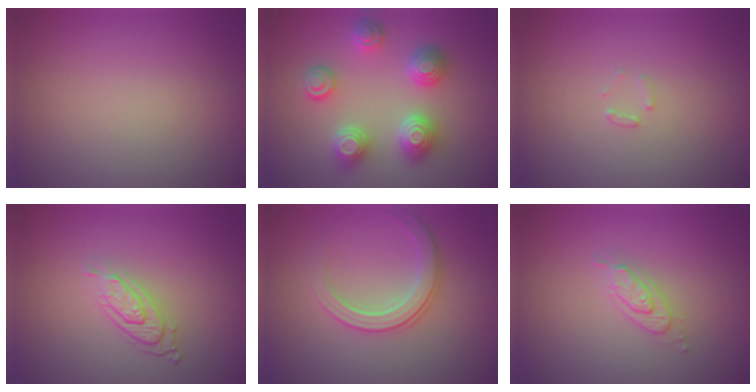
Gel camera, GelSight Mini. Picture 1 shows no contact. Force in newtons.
{"total": 4.8, "press": 4.8, "slide": 0.6}
{"total": 0.9, "press": 0.9, "slide": 0.2}
{"total": 3.2, "press": 2.2, "slide": 2.2}
{"total": 3.0, "press": 2.9, "slide": 0.3}
{"total": 2.2, "press": 2.2, "slide": 0.3}